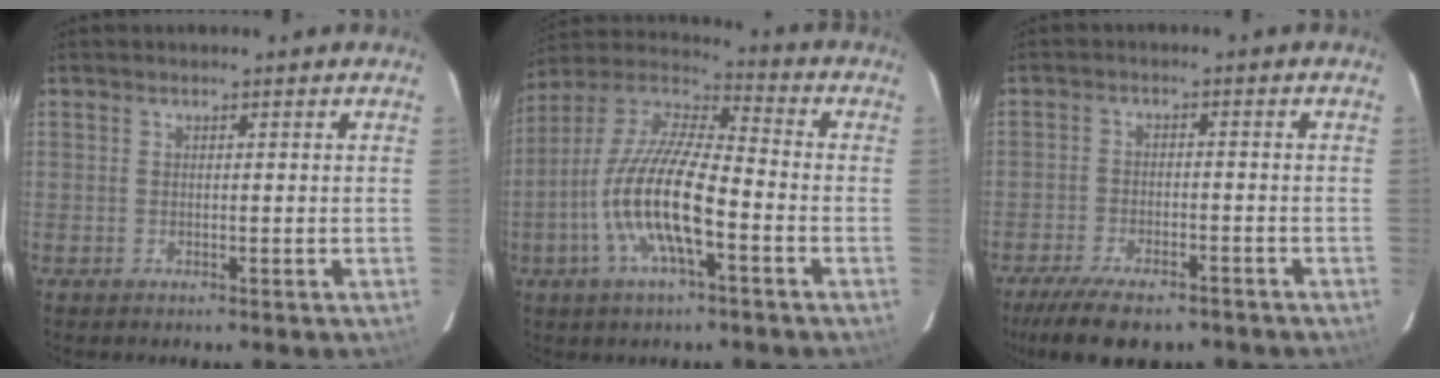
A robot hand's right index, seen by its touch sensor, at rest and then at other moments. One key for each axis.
{"total": 16.3, "fx": -5.5, "fy": 4.6, "fz": 14.7, "tx": -0.292, "ty": -0.006, "tz": -0.112}
{"total": 12.6, "fx": -9.7, "fy": 4.4, "fz": 6.6, "tx": -0.149, "ty": -0.025, "tz": -0.152}